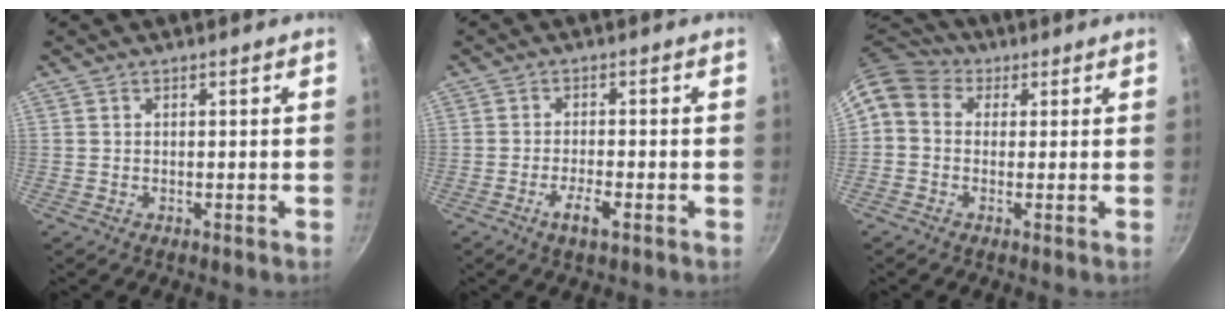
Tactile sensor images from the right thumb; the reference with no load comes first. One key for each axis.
{"total": 3.8, "fx": -1.9, "fy": 1.0, "fz": 3.2, "tx": -0.057, "ty": 0.010, "tz": -0.036}
{"total": 8.9, "fx": 1.6, "fy": 7.3, "fz": 4.9, "tx": -0.089, "ty": 0.026, "tz": 0.009}